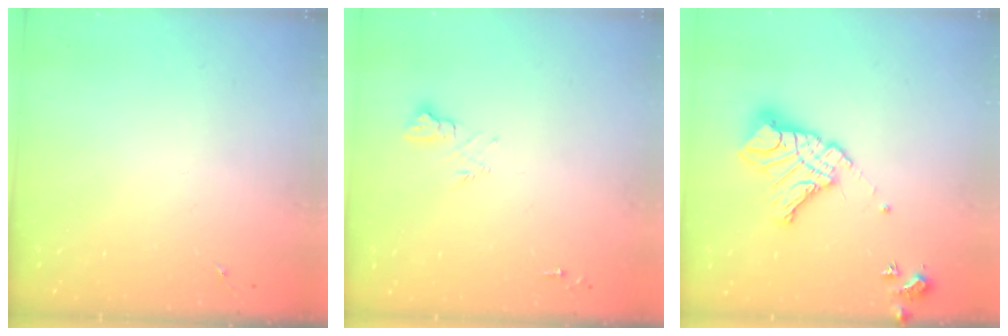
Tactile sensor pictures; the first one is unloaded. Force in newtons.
{"total": 7.1, "press": 7.1, "slide": 0.8}
{"total": 16.3, "press": 16.2, "slide": 2.0}